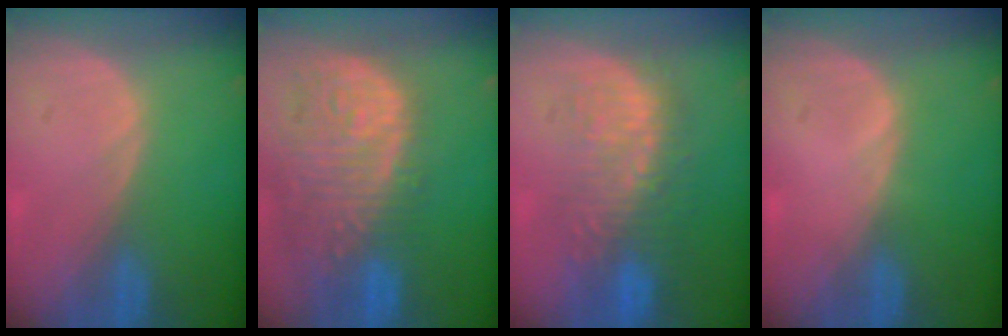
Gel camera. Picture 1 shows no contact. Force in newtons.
{"total": 14.2, "press": 11.7, "slide": 8.1}
{"total": 9.7, "press": 8.9, "slide": 3.9}
{"total": 0.5, "press": 0.1, "slide": 0.5}